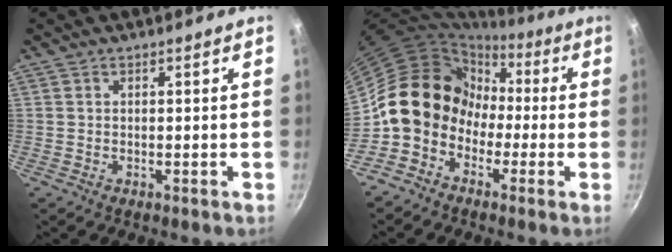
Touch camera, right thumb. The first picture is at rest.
{"total": 12.0, "force": [-1.9, 10.5, 5.4], "torque": [-0.032, 0.045, -0.047]}